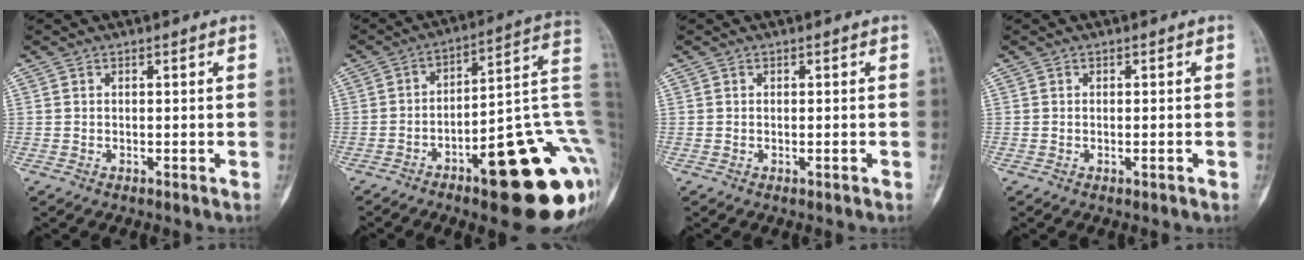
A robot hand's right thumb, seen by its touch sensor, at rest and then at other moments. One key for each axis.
{"total": 25.0, "fx": -8.1, "fy": 7.1, "fz": 22.5, "tx": -0.223, "ty": 0.053, "tz": -0.101}
{"total": 0.6, "fx": -0.3, "fy": 0.2, "fz": 0.5, "tx": -0.006, "ty": 0.000, "tz": -0.002}
{"total": 0.8, "fx": -0.4, "fy": 0.2, "fz": 0.7, "tx": -0.009, "ty": 0.001, "tz": -0.002}